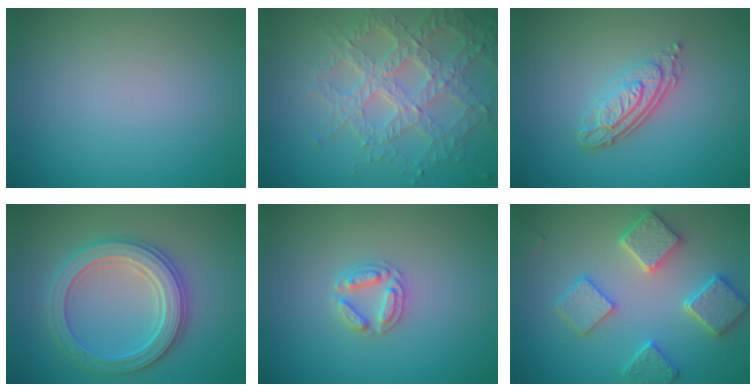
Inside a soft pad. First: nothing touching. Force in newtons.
{"total": 7.0, "press": 5.2, "slide": 4.7}
{"total": 4.4, "press": 3.1, "slide": 3.1}
{"total": 5.4, "press": 5.3, "slide": 1.0}
{"total": 2.5, "press": 2.5, "slide": 0.4}
{"total": 5.1, "press": 4.6, "slide": 2.0}